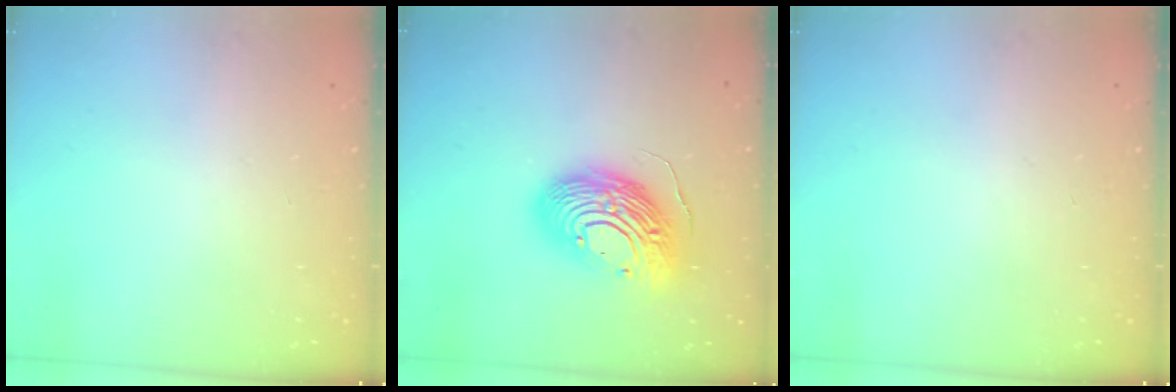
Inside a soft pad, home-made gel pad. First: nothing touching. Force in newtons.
{"total": 17.4, "press": 17.3, "slide": 1.8}
{"total": 0.0}